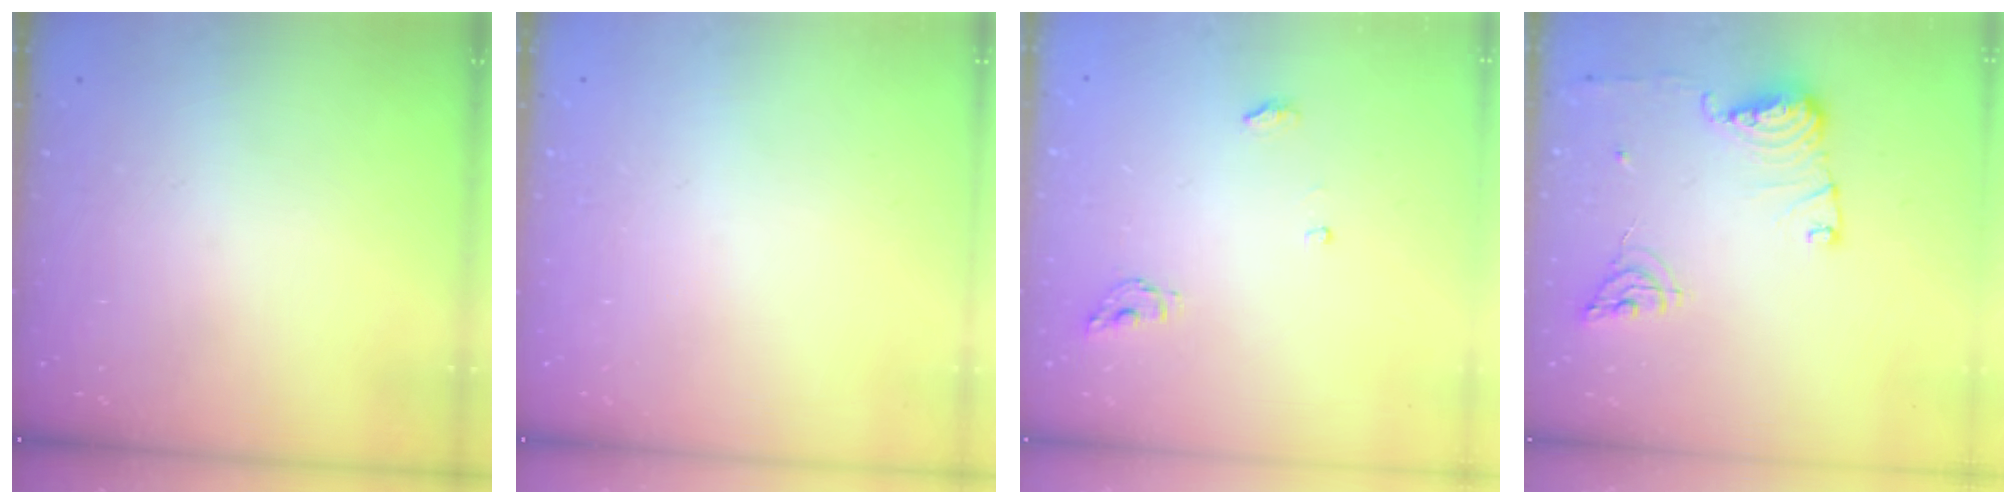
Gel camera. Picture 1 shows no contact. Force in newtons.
{"total": 0.0}
{"total": 4.3, "press": 4.3, "slide": 0.4}
{"total": 12.0, "press": 11.9, "slide": 1.6}